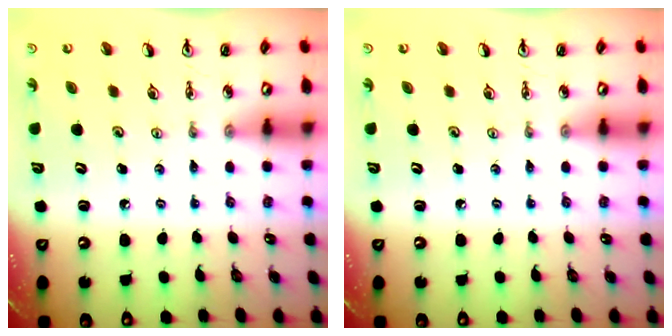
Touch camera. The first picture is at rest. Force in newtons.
{"total": 0.0}